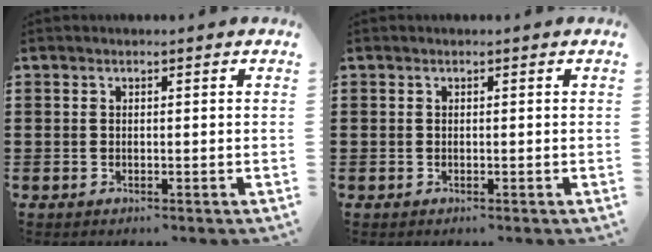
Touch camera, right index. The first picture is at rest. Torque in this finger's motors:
{"motor_torque": [0.00, 0.00, 0.06, 0.00]}